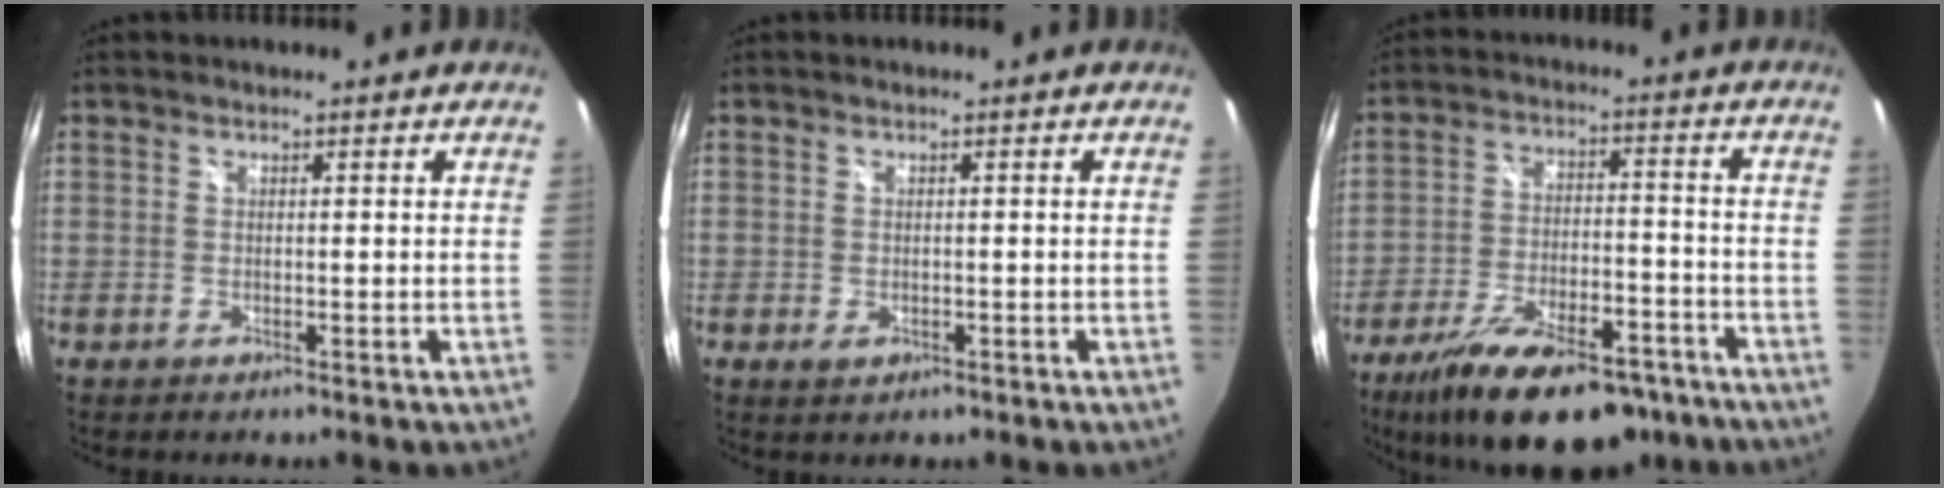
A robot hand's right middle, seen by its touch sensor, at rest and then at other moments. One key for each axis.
{"total": 1.6, "fx": -0.5, "fy": 1.2, "fz": 1.0, "tx": -0.016, "ty": -0.004, "tz": -0.006}
{"total": 20.4, "fx": -14.8, "fy": 8.1, "fz": 11.5, "tx": -0.214, "ty": -0.023, "tz": -0.221}